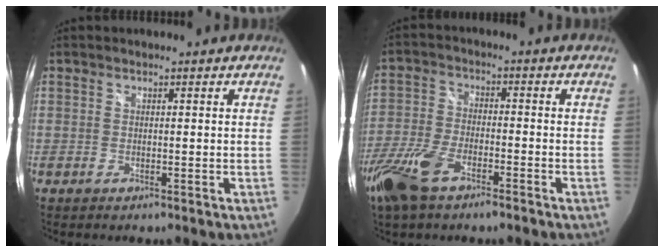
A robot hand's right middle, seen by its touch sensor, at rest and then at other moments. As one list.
[{"total": 12.1, "force": [-7.7, 4.7, 8.0], "torque": [-0.197, -0.022, -0.155]}]